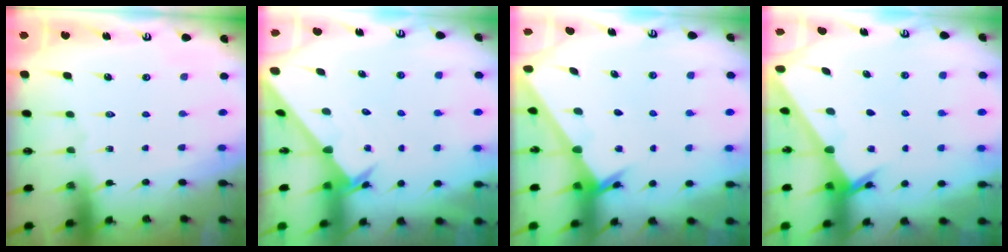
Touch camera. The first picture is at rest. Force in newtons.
{"total": 1.8, "press": 1.8, "slide": 0.1}
{"total": 2.5, "press": 2.5, "slide": 0.2}
{"total": 2.3, "press": 2.3, "slide": 0.3}